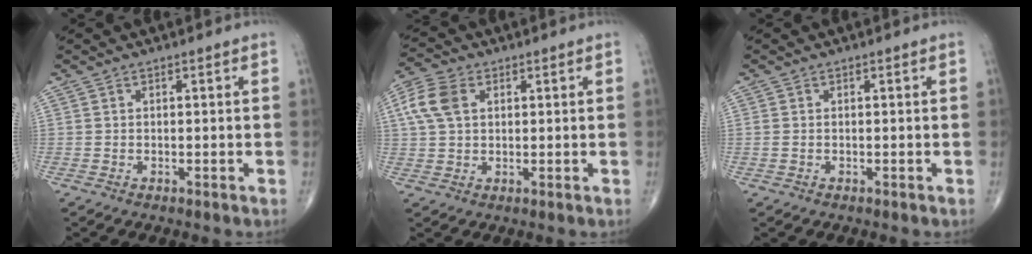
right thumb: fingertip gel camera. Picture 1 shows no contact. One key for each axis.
{"total": 7.5, "fx": 2.1, "fy": 5.0, "fz": 5.2, "tx": -0.116, "ty": 0.012, "tz": 0.039}
{"total": 0.8, "fx": 0.0, "fy": 0.6, "fz": 0.6, "tx": -0.020, "ty": 0.005, "tz": 0.003}